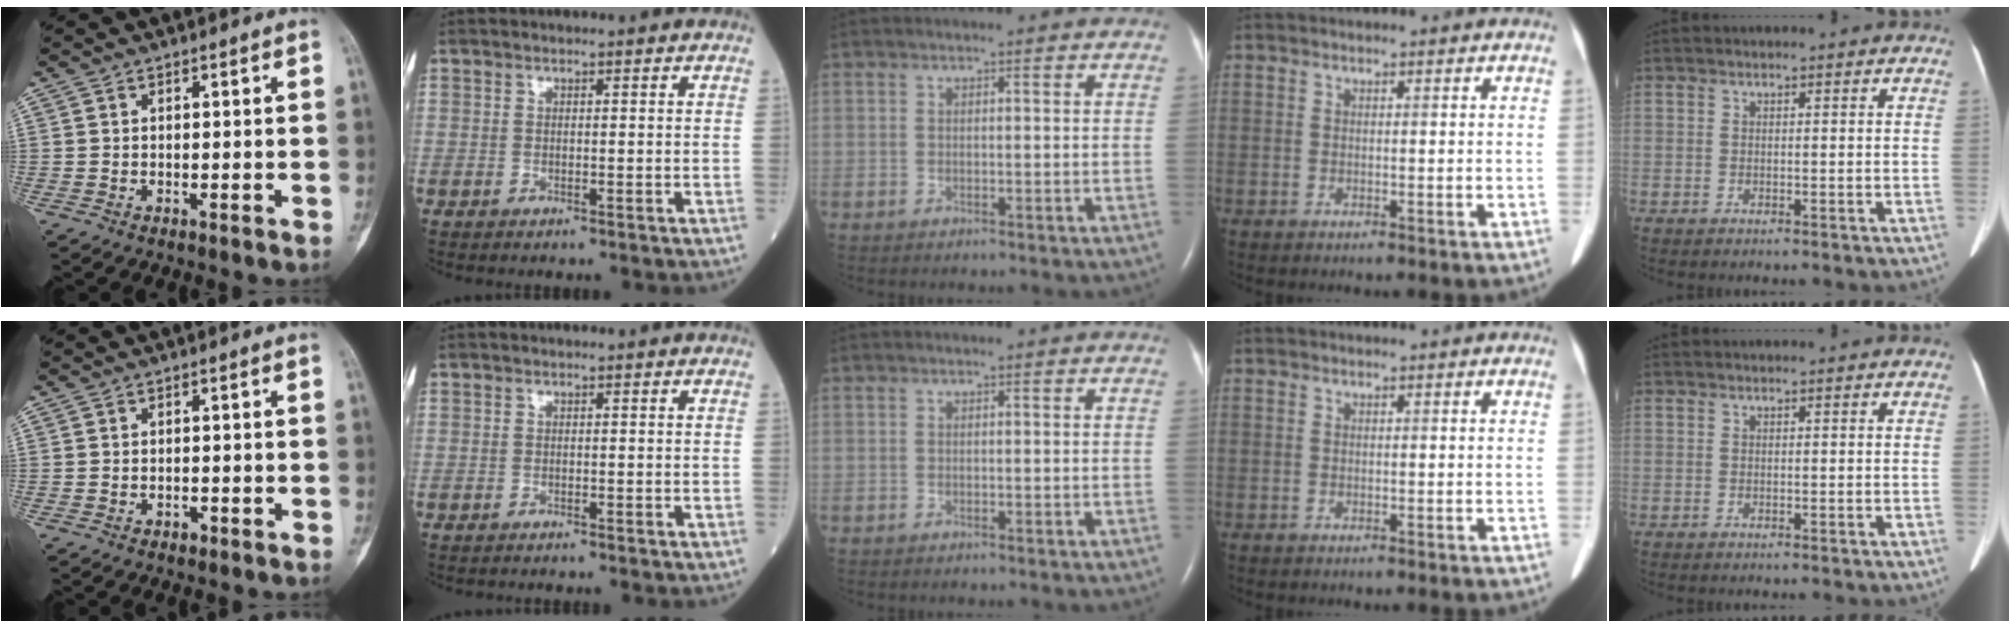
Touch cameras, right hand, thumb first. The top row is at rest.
{"thumb": {"total": 1.1, "force": [-0.7, 0.7, 0.6], "torque": [-0.008, 0.002, -0.009]}, "index": {"total": 1.3, "force": [-1.3, 0.1, 0.4], "torque": [-0.007, -0.001, -0.016]}}